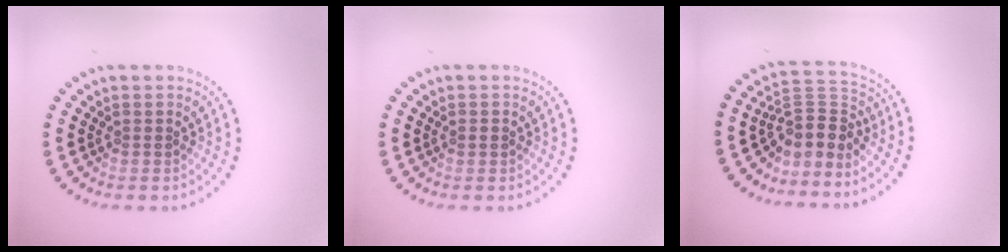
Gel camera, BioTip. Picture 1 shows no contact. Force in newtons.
{"total": 0.8, "press": 0.8, "slide": 0.2}
{"total": 3.6, "press": 2.7, "slide": 2.4}